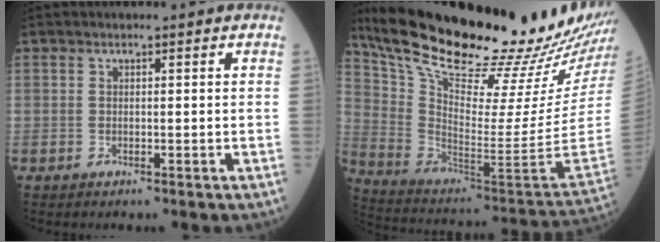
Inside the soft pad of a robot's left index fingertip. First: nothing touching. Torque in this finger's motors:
{"motor_torque": [0.75, -1.39, 0.35, 0.04]}